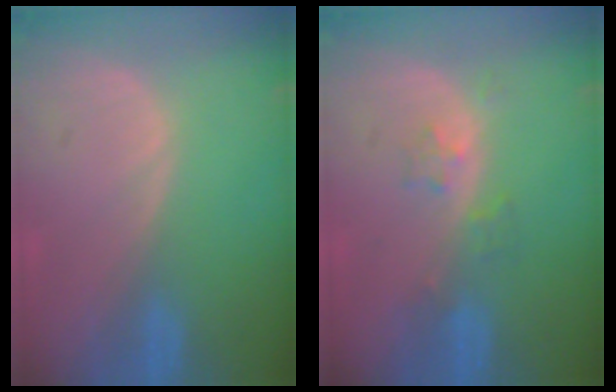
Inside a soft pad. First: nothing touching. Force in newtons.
{"total": 2.6, "press": 2.6, "slide": 0.2}